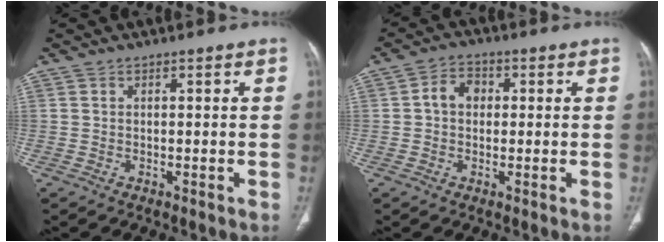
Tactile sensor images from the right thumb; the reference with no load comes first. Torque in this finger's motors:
{"motor_torque": [-0.37, 0.54, 0.60, -0.38, 0.01]}